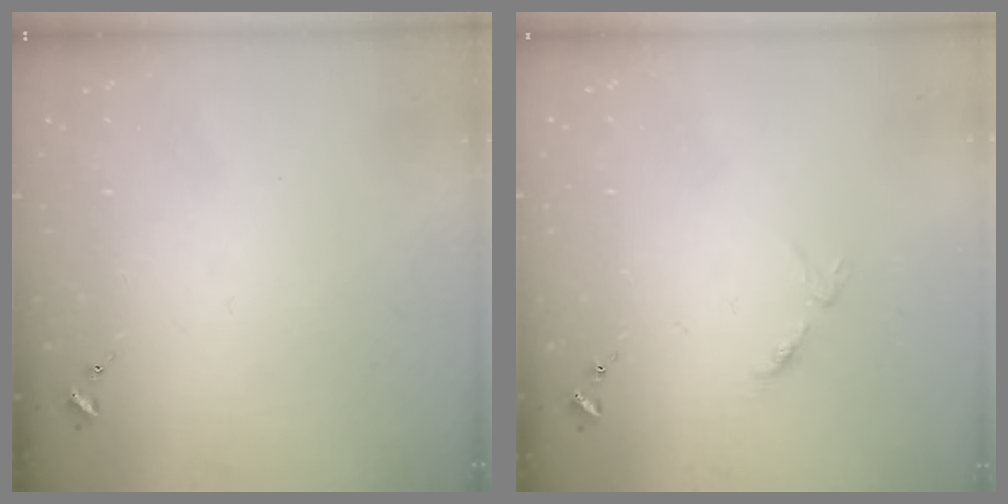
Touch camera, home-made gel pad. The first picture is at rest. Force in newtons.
{"total": 3.2, "press": 3.2, "slide": 0.4}